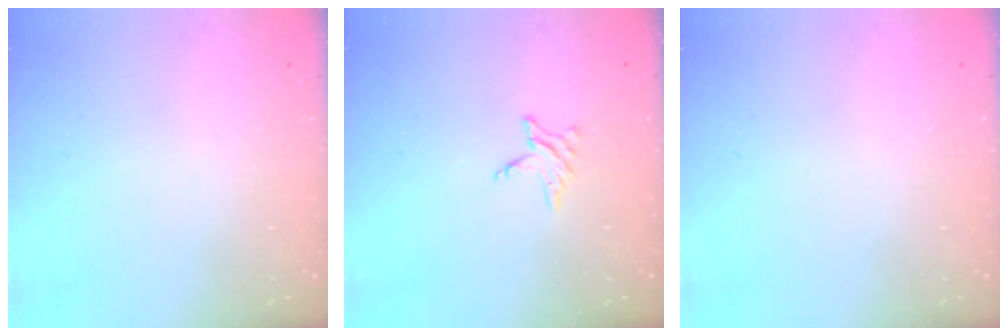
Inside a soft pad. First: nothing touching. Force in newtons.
{"total": 3.2, "press": 3.2, "slide": 0.4}
{"total": 0.0}